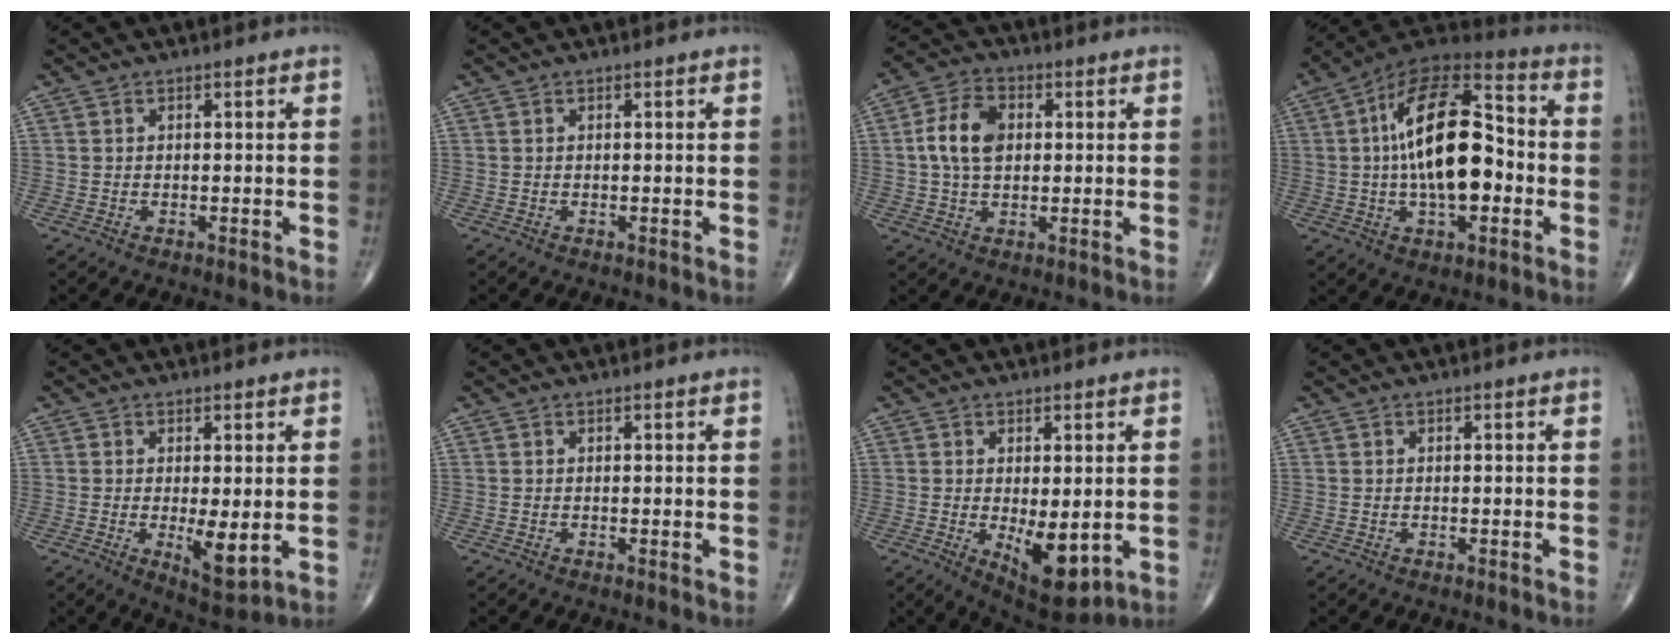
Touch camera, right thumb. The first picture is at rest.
{"total": 0.0}
{"total": 8.8, "force": [1.1, 5.8, 6.6], "torque": [-0.119, 0.012, 0.017]}
{"total": 21.5, "force": [-0.2, 10.6, 18.6], "torque": [-0.303, 0.033, -0.010]}
{"total": 6.2, "force": [-0.6, 2.0, 5.9], "torque": [-0.090, -0.021, -0.001]}
{"total": 0.0}
{"total": 9.5, "force": [-1.5, 4.2, 8.4], "torque": [-0.109, -0.021, -0.007]}
{"total": 0.0}